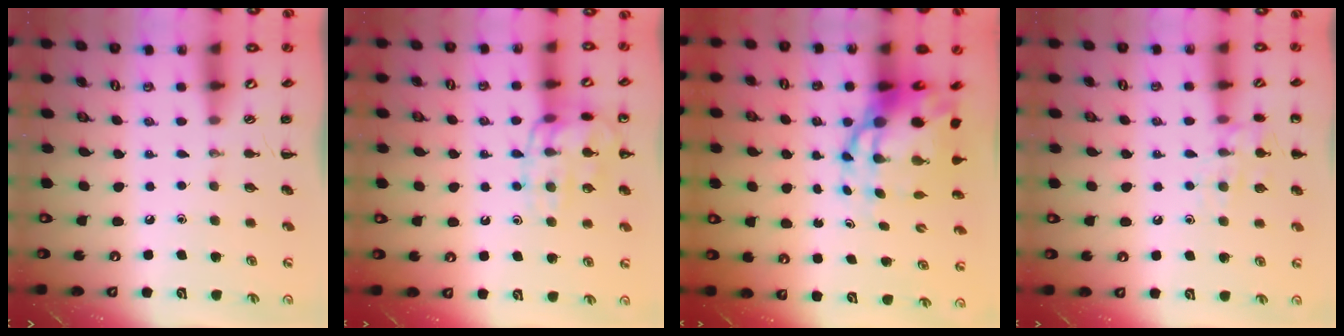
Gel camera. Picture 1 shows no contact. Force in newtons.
{"total": 14.5, "press": 14.5, "slide": 0.5}
{"total": 12.1, "press": 11.6, "slide": 3.3}
{"total": 9.9, "press": 9.8, "slide": 1.0}